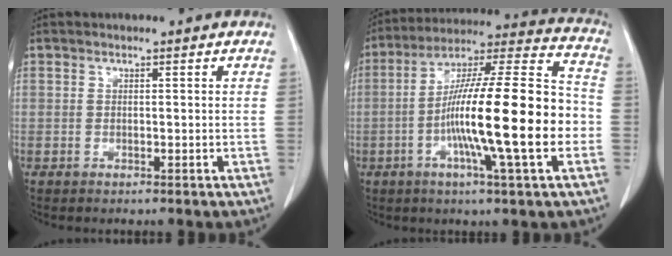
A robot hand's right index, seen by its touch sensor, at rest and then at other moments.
{"total": 21.9, "force": [-4.6, 1.4, 21.3], "torque": [-0.336, 0.005, -0.081]}